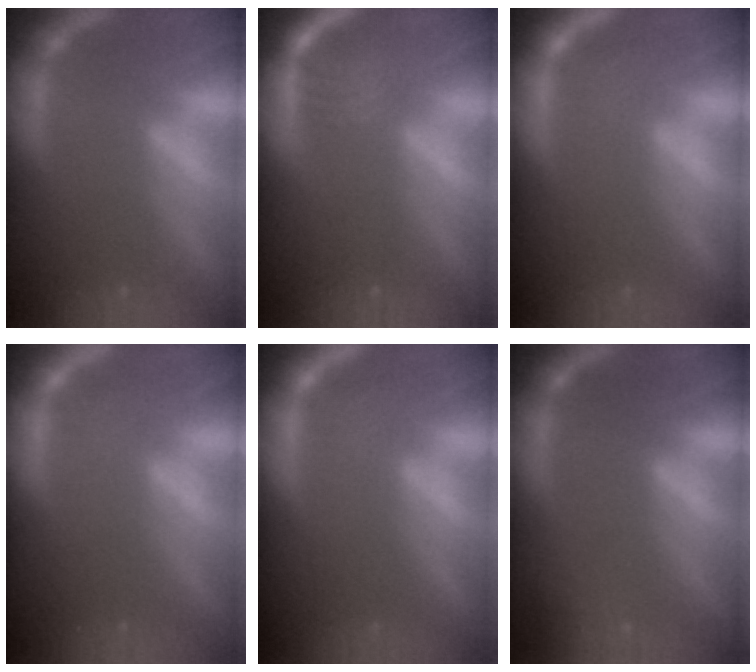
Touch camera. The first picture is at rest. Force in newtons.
{"total": 5.0}
{"total": 2.0}
{"total": 1.4}
{"total": 2.0}
{"total": 2.4}